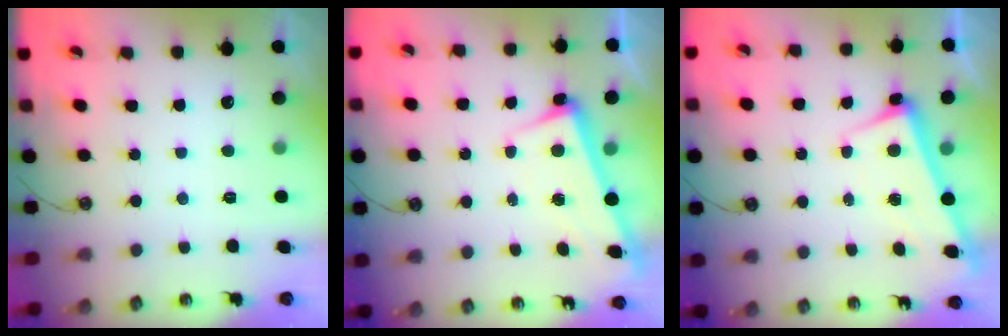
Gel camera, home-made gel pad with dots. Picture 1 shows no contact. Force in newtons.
{"total": 2.5, "press": 2.3, "slide": 1.0}
{"total": 2.5, "press": 2.5, "slide": 0.6}